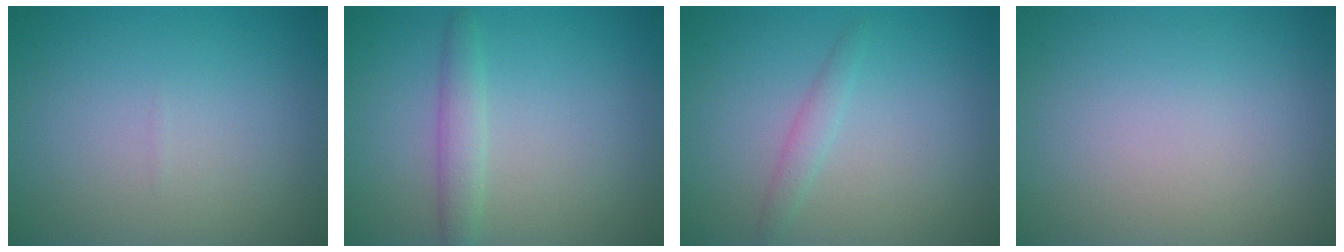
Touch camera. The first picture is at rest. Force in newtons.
{"total": 1.9, "press": 1.9, "slide": 0.0}
{"total": 1.2, "press": 1.2, "slide": 0.1}
{"total": 0.0}